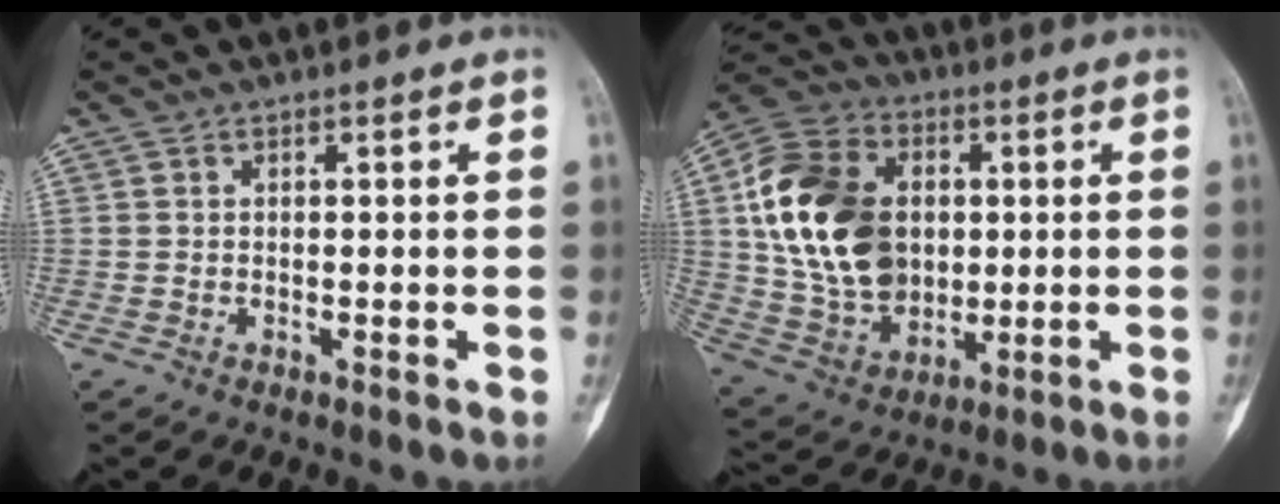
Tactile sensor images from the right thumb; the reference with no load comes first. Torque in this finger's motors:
{"motor_torque": [-0.96, 1.97, 2.18, 0.06, 0.22]}